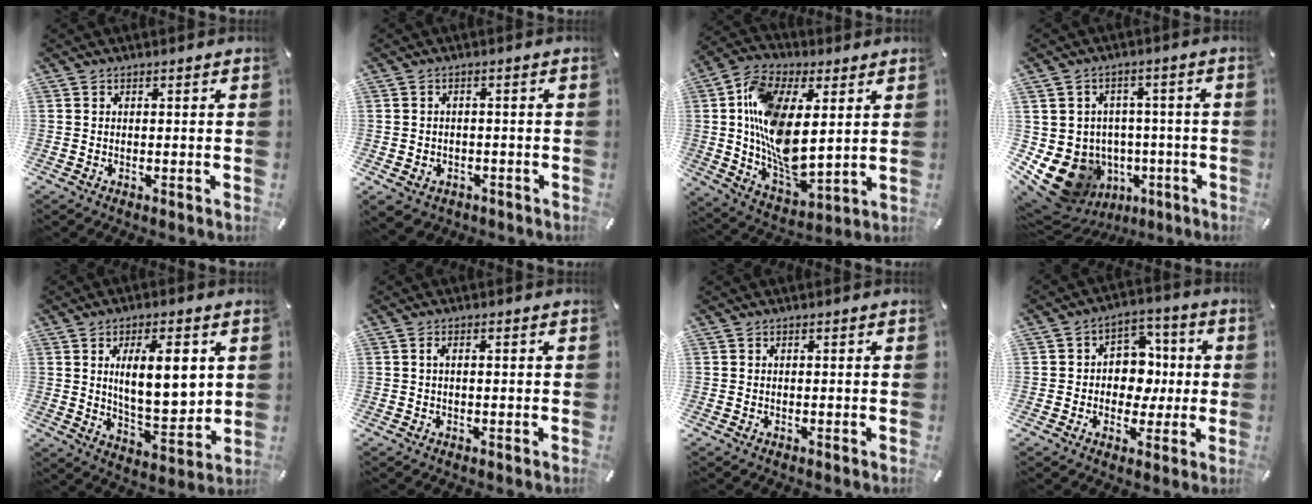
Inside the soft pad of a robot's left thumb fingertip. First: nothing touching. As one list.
[{"total": 3.3, "force": [-1.6, 2.7, 0.9], "torque": [-0.016, 0.010, -0.031]}, {"total": 16.9, "force": [4.0, 9.3, 13.5], "torque": [-0.282, -0.016, 0.074]}, {"total": 12.4, "force": [-4.3, 10.7, 4.4], "torque": [-0.086, 0.009, -0.055]}, {"total": 12.8, "force": [4.1, 5.5, 10.8], "torque": [-0.161, -0.019, 0.063]}, {"total": 1.5, "force": [0.1, 0.5, 1.4], "torque": [-0.026, 0.003, 0.000]}, {"total": 0.0}, {"total": 9.1, "force": [-0.9, 8.3, 3.7], "torque": [-0.041, 0.010, -0.016]}]